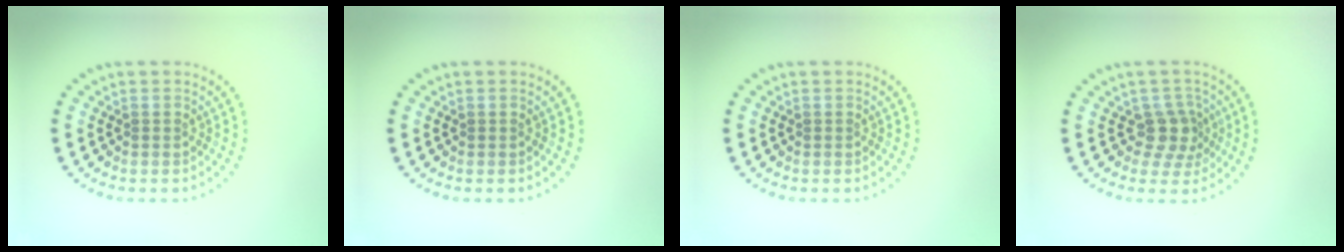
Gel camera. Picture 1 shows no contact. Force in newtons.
{"total": 0.0}
{"total": 0.0}
{"total": 2.8, "press": 2.2, "slide": 1.7}